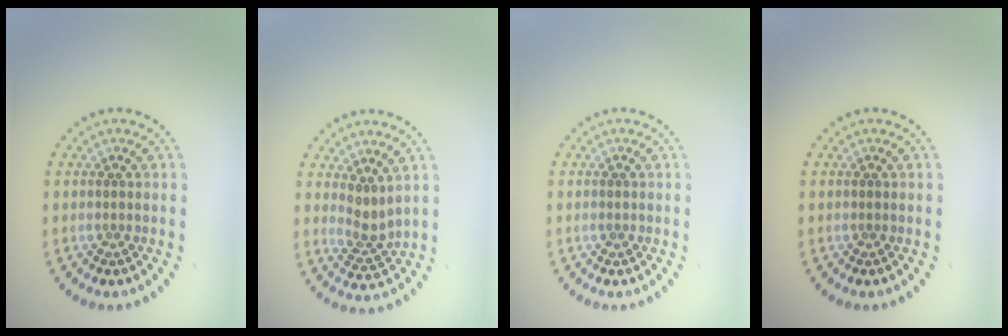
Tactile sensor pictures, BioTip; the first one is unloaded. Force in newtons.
{"total": 2.2, "press": 1.7, "slide": 1.4}
{"total": 0.5, "press": 0.5, "slide": 0.1}
{"total": 0.0}